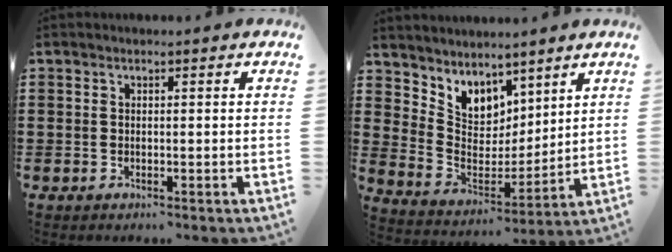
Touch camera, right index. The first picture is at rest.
{"total": 6.0, "force": [4.9, 3.5, -0.3], "torque": [-0.037, -0.047, 0.091]}